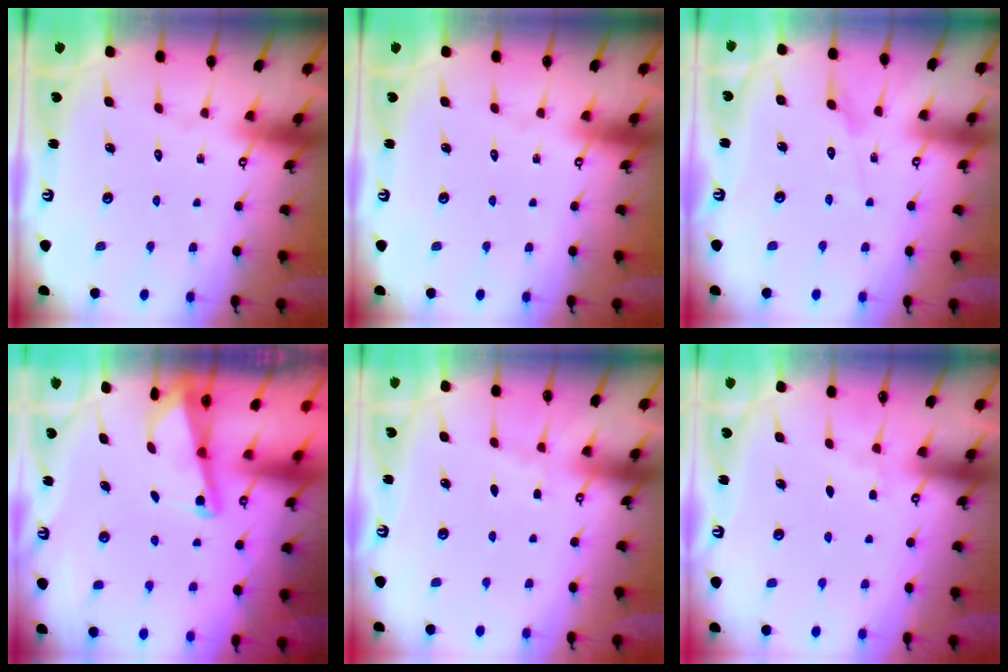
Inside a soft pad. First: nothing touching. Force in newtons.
{"total": 0.0}
{"total": 2.7, "press": 2.7, "slide": 0.3}
{"total": 2.0, "press": 2.0, "slide": 0.4}
{"total": 2.7, "press": 2.7, "slide": 0.4}
{"total": 2.8, "press": 2.8, "slide": 0.5}